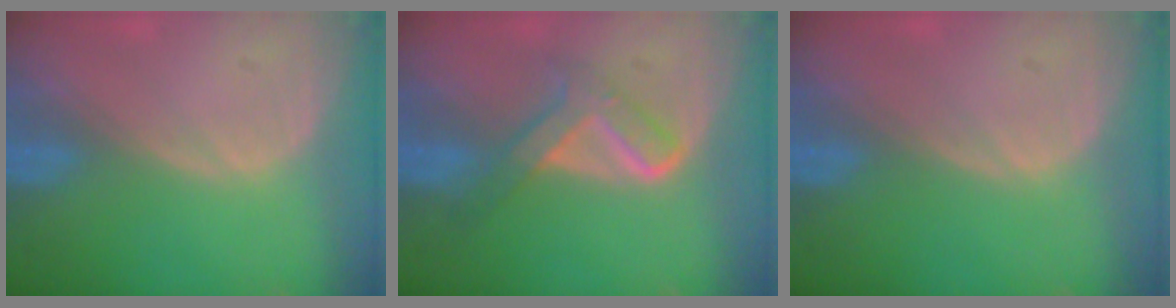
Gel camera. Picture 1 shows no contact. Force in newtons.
{"total": 5.2, "press": 5.2, "slide": 0.5}
{"total": 0.0}